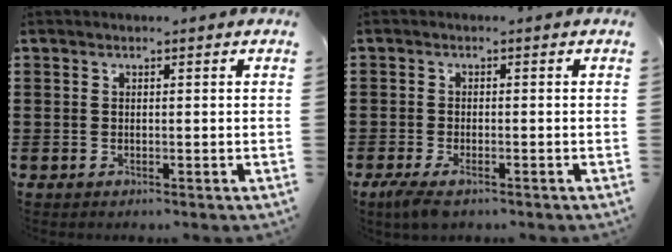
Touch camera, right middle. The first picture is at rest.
{"total": 2.5, "force": [-1.7, 0.7, 1.6], "torque": [-0.051, -0.007, -0.039]}